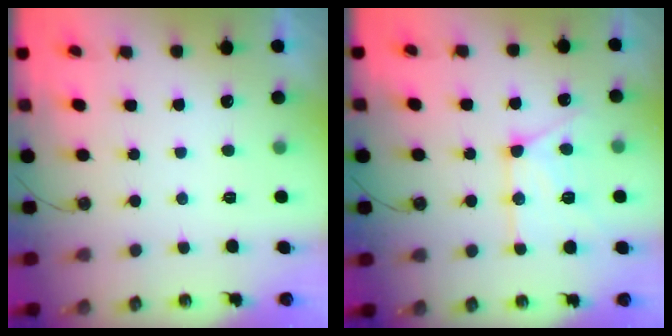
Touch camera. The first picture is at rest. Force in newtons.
{"total": 13.9, "press": 13.8, "slide": 1.4}